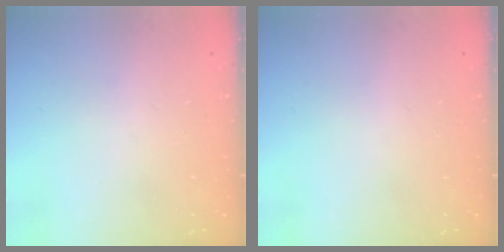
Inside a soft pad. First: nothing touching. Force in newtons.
{"total": 0.0}